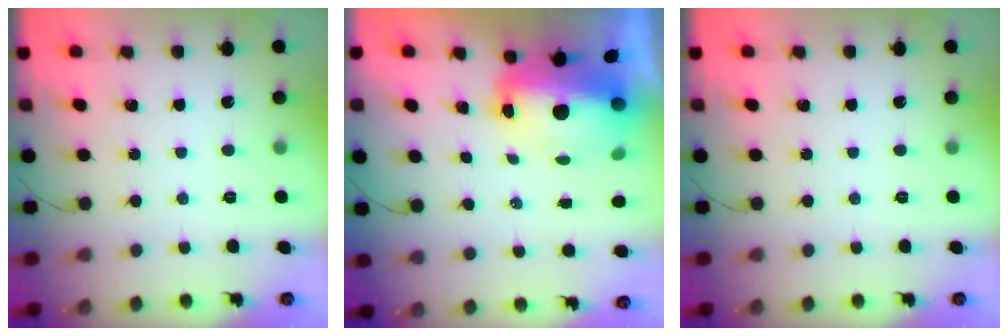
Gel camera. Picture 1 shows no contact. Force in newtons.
{"total": 15.1, "press": 11.1, "slide": 10.3}
{"total": 0.0}